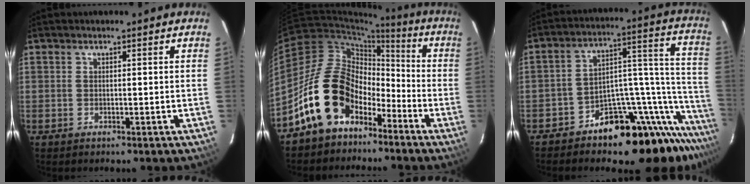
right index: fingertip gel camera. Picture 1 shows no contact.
{"total": 15.1, "force": [-8.7, 10.0, 7.2], "torque": [-0.136, 0.019, -0.145]}
{"total": 20.2, "force": [-17.5, 5.8, 8.3], "torque": [-0.065, 0.045, -0.271]}